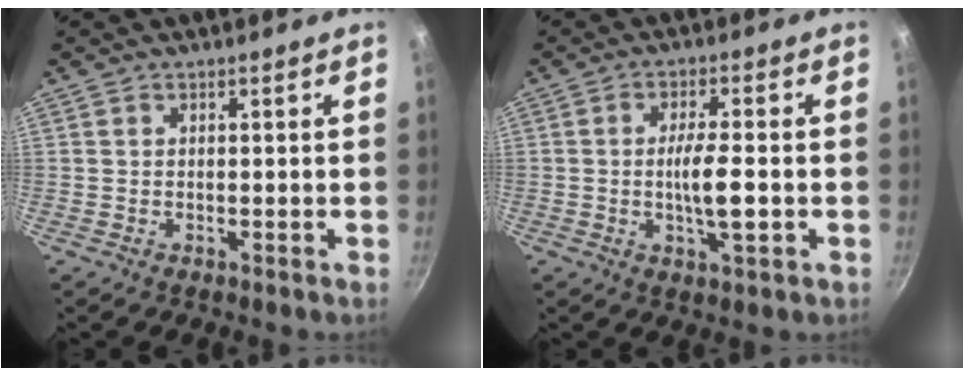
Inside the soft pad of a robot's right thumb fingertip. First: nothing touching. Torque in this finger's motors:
{"motor_torque": [2.83, 2.17, 1.93, -0.84, 0.79]}